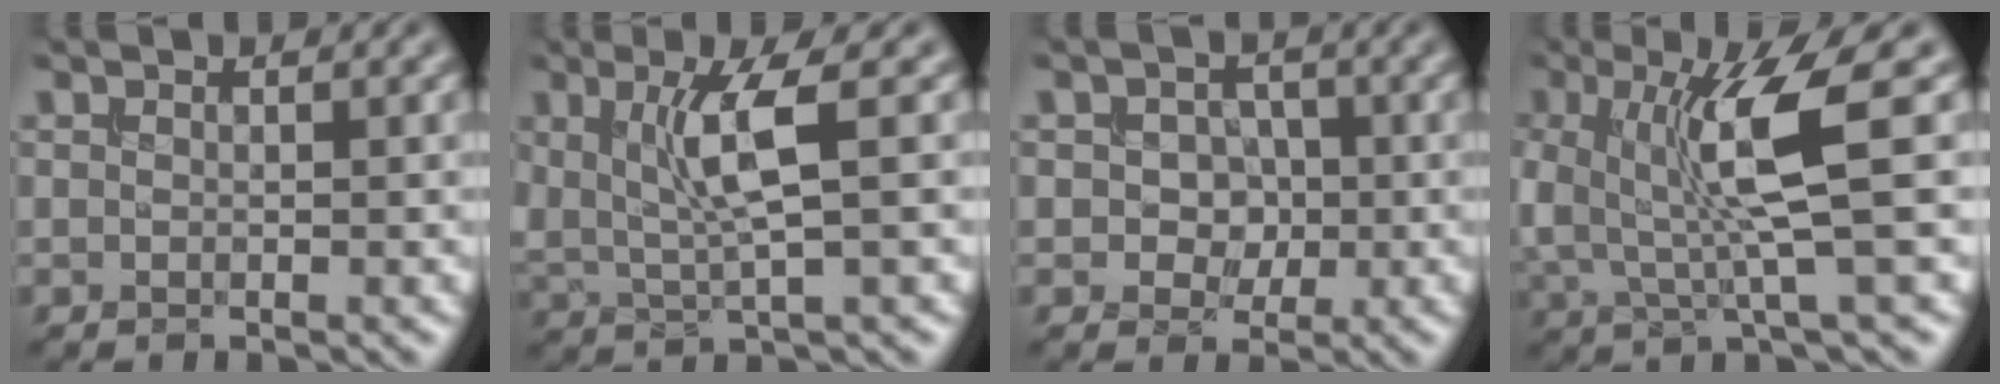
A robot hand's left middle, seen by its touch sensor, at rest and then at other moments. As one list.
[{"total": 4.6, "force": [1.1, 0.8, 4.4], "torque": [-0.093, -0.007, 0.028]}, {"total": 2.8, "force": [-0.2, 2.3, 1.6], "torque": [-0.019, -0.002, -0.011]}, {"total": 6.4, "force": [0.7, 0.7, 6.3], "torque": [-0.137, -0.002, 0.017]}]